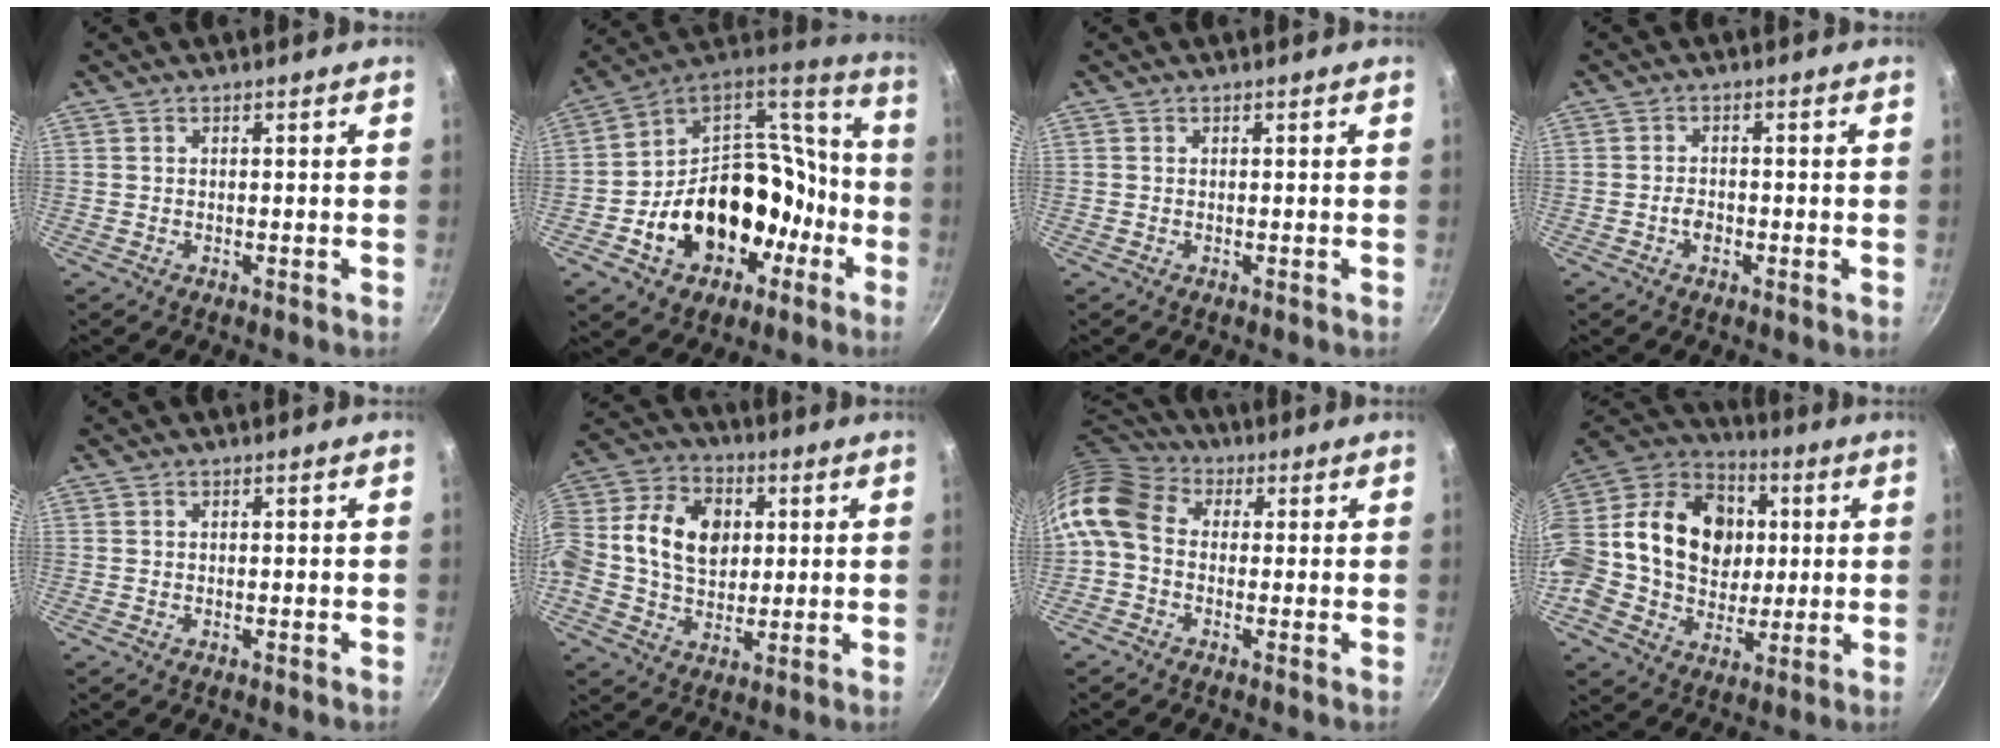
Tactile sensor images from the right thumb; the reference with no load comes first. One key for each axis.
{"total": 25.0, "fx": -7.9, "fy": 18.7, "fz": 14.5, "tx": -0.210, "ty": 0.083, "tz": -0.109}
{"total": 0.0}
{"total": 2.1, "fx": -0.9, "fy": 1.2, "fz": 1.5, "tx": -0.022, "ty": 0.010, "tz": -0.019}
{"total": 0.0}
{"total": 18.0, "fx": 2.4, "fy": 13.4, "fz": 11.8, "tx": -0.197, "ty": 0.022, "tz": 0.027}
{"total": 11.2, "fx": 0.0, "fy": 8.7, "fz": 7.2, "tx": -0.139, "ty": 0.030, "tz": -0.020}
{"total": 26.4, "fx": 2.8, "fy": 20.9, "fz": 16.0, "tx": -0.285, "ty": 0.035, "tz": 0.045}